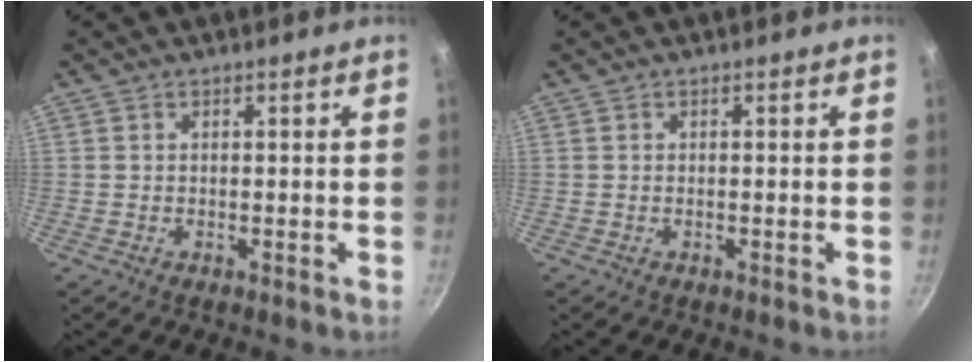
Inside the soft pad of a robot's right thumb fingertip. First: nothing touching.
{"total": 0.0}